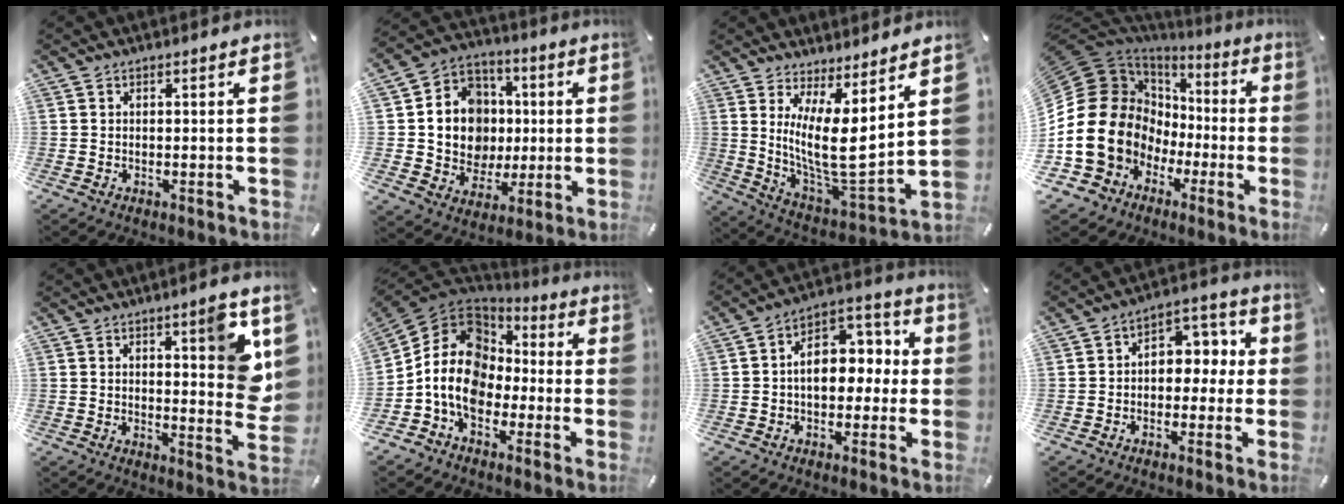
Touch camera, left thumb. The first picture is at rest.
{"total": 13.9, "force": [0.3, 13.2, 4.3], "torque": [-0.084, 0.000, 0.017]}
{"total": 13.8, "force": [4.6, 4.3, 12.2], "torque": [-0.240, -0.066, 0.081]}
{"total": 22.3, "force": [-1.6, 18.5, 12.3], "torque": [-0.277, -0.017, -0.001]}
{"total": 10.4, "force": [5.0, 2.6, 8.8], "torque": [-0.105, -0.039, 0.078]}
{"total": 14.5, "force": [-2.8, 12.0, 7.6], "torque": [-0.188, 0.021, -0.053]}
{"total": 10.8, "force": [-0.8, 7.8, 7.5], "torque": [-0.090, 0.000, -0.016]}
{"total": 6.4, "force": [-0.8, 5.2, 3.6], "torque": [-0.039, 0.005, -0.024]}